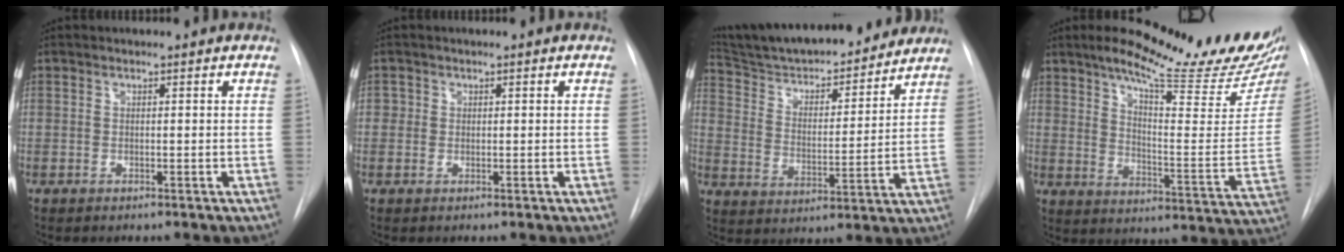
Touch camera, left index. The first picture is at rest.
{"total": 1.1, "force": [0.2, 1.1, 0.1], "torque": [0.011, 0.005, 0.000]}
{"total": 21.2, "force": [19.4, 3.7, 7.7], "torque": [-0.123, -0.004, 0.290]}
{"total": 23.3, "force": [18.7, 2.8, 13.6], "torque": [-0.197, -0.068, 0.244]}